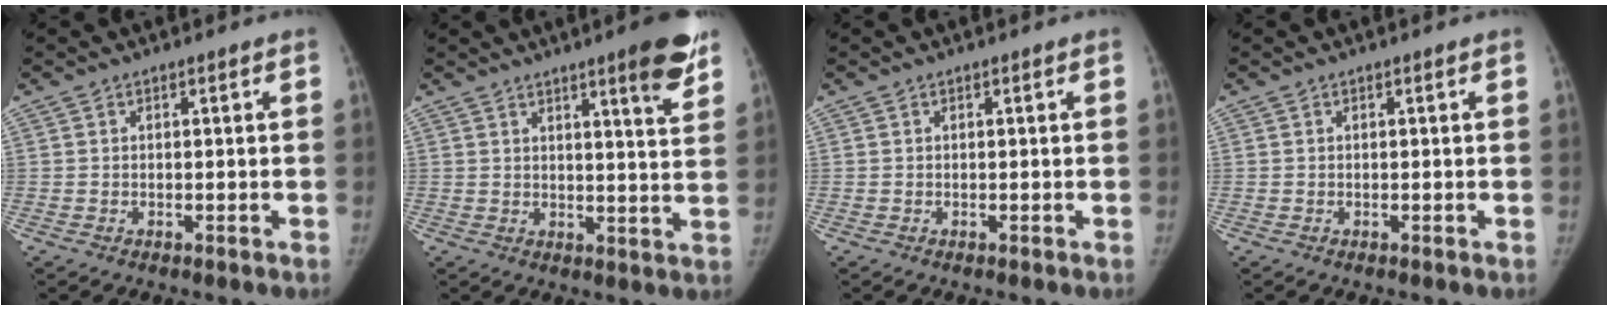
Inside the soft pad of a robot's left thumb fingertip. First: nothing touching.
{"total": 8.8, "force": [5.6, 1.0, 6.7], "torque": [-0.074, -0.032, 0.071]}
{"total": 0.0}
{"total": 0.0}